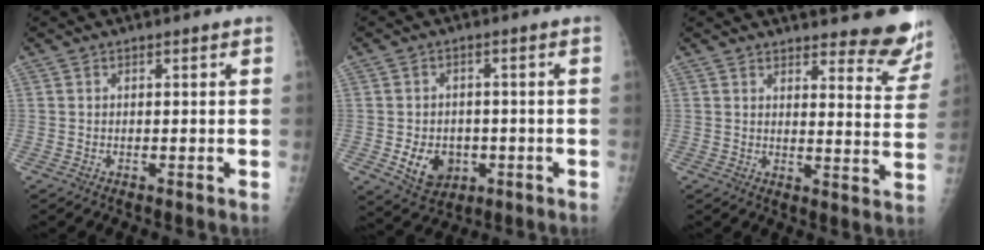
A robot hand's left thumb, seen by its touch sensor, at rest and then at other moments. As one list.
[{"total": 7.5, "force": [-1.7, 6.0, 4.2], "torque": [-0.045, 0.002, -0.015]}, {"total": 12.1, "force": [11.0, 3.1, 4.0], "torque": [-0.008, -0.090, 0.112]}]